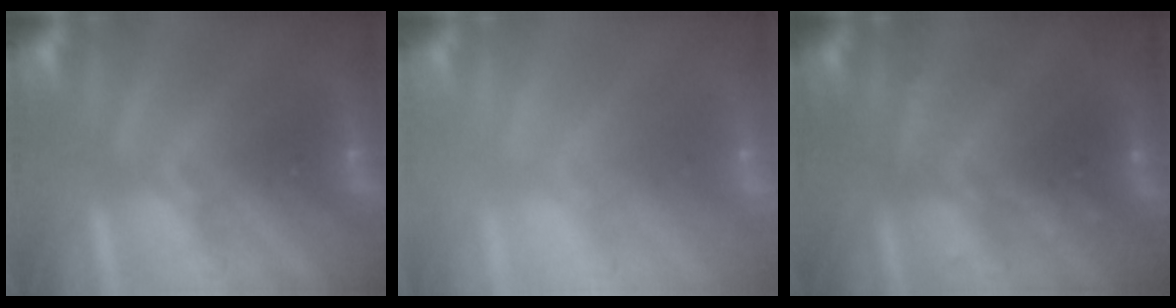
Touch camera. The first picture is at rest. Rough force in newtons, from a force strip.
{"total": 7.7}
{"total": 2.4}